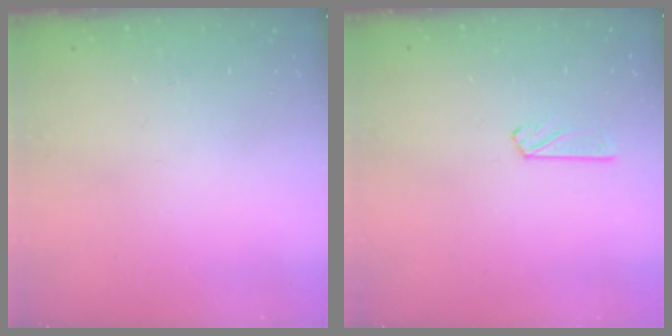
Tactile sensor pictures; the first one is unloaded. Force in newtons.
{"total": 3.9, "press": 3.9, "slide": 0.3}